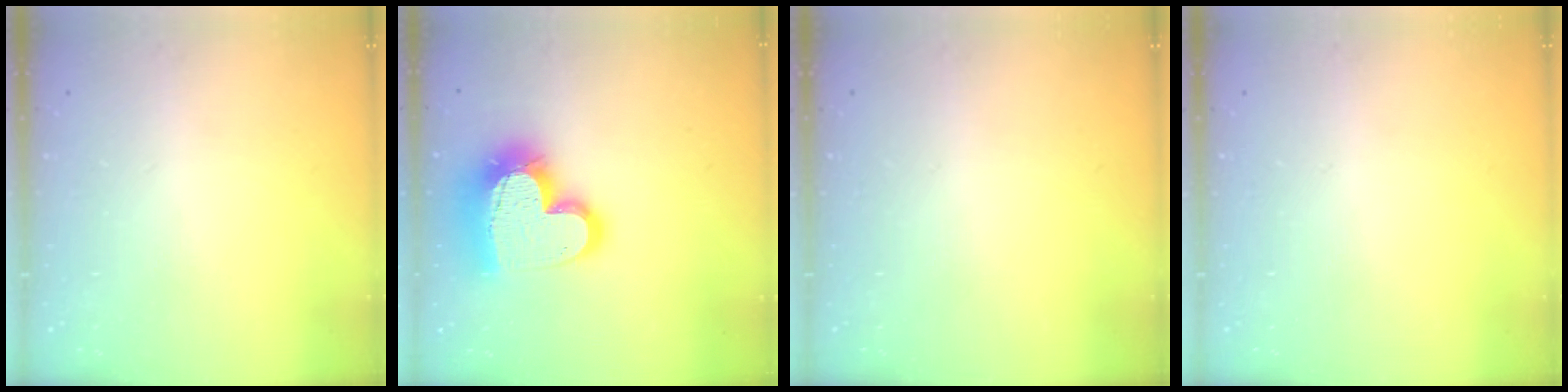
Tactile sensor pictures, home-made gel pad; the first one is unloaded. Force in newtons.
{"total": 20.6, "press": 20.6, "slide": 1.5}
{"total": 0.0}
{"total": 0.0}